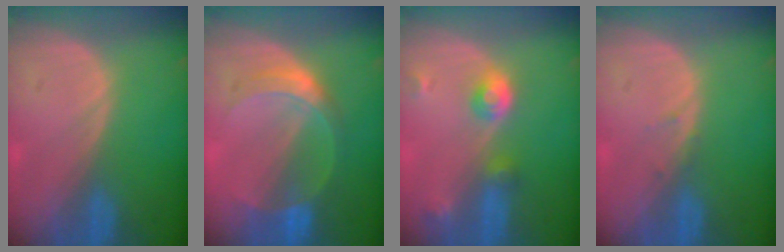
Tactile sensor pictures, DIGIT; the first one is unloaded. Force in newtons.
{"total": 5.9, "press": 5.9, "slide": 0.1}
{"total": 4.6, "press": 4.2, "slide": 1.9}
{"total": 0.8, "press": 0.7, "slide": 0.3}